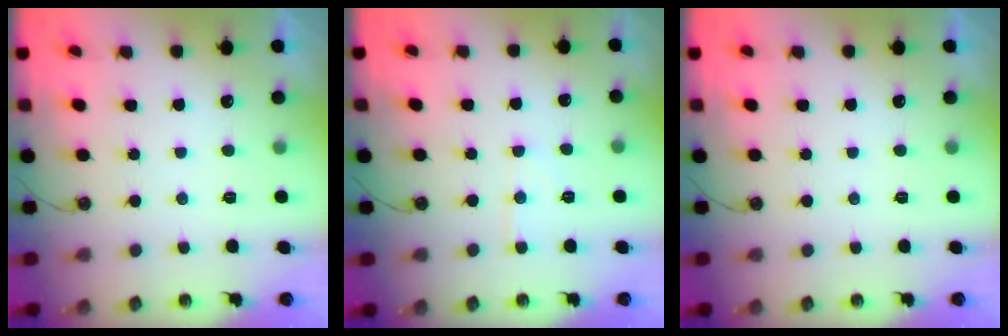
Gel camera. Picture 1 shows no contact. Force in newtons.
{"total": 6.7, "press": 6.7, "slide": 0.7}
{"total": 0.0}